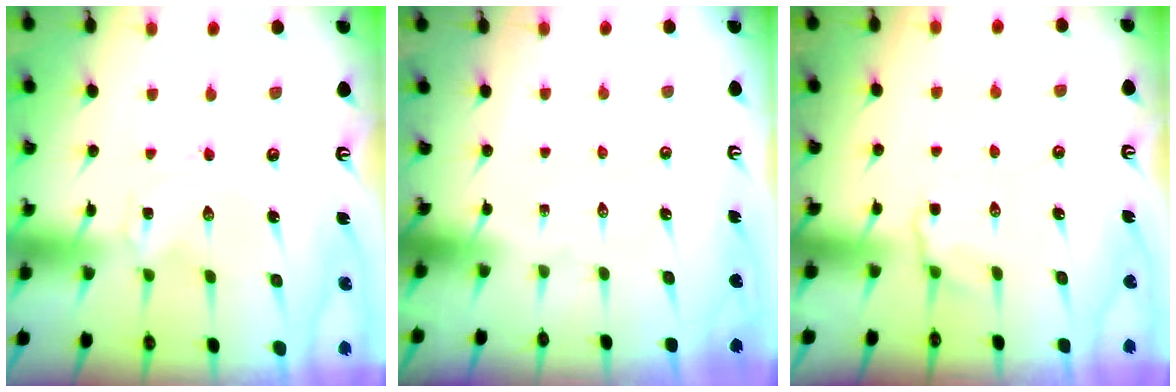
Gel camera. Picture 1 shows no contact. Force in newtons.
{"total": 0.0}
{"total": 2.7, "press": 2.1, "slide": 1.7}